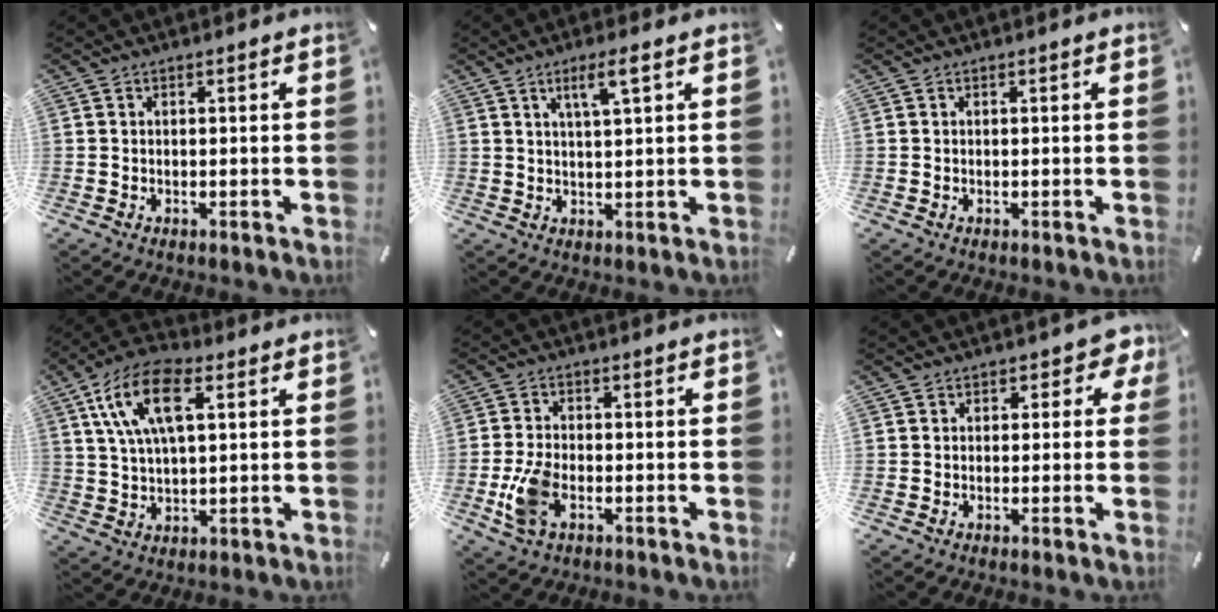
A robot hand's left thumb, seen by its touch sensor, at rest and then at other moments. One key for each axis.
{"total": 5.5, "fx": 2.7, "fy": 0.7, "fz": 4.7, "tx": -0.089, "ty": -0.002, "tz": 0.043}
{"total": 0.0}
{"total": 13.5, "fx": 5.4, "fy": 6.6, "fz": 10.5, "tx": -0.233, "ty": 0.004, "tz": 0.095}
{"total": 7.8, "fx": -2.5, "fy": 4.6, "fz": 5.9, "tx": -0.131, "ty": 0.000, "tz": -0.045}
{"total": 4.0, "fx": 1.2, "fy": 3.1, "fz": 2.1, "tx": -0.012, "ty": -0.003, "tz": 0.016}